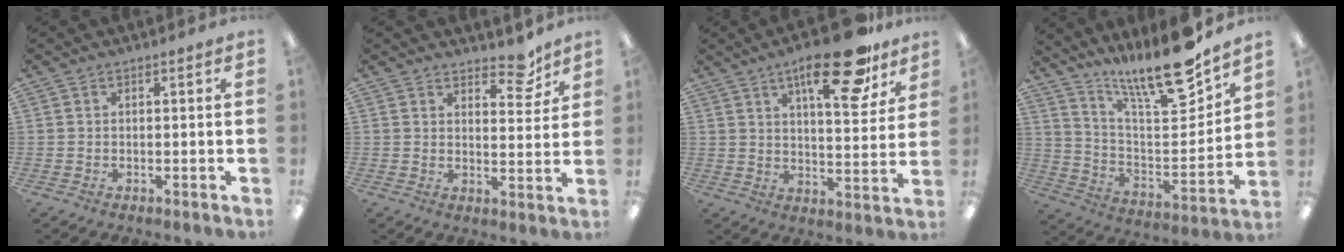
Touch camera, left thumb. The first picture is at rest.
{"total": 7.1, "force": [5.6, 3.0, 3.2], "torque": [-0.022, -0.036, 0.091]}
{"total": 19.9, "force": [12.5, 6.7, 13.9], "torque": [-0.196, -0.065, 0.193]}
{"total": 19.1, "force": [15.7, 2.5, 10.6], "torque": [-0.186, -0.117, 0.258]}